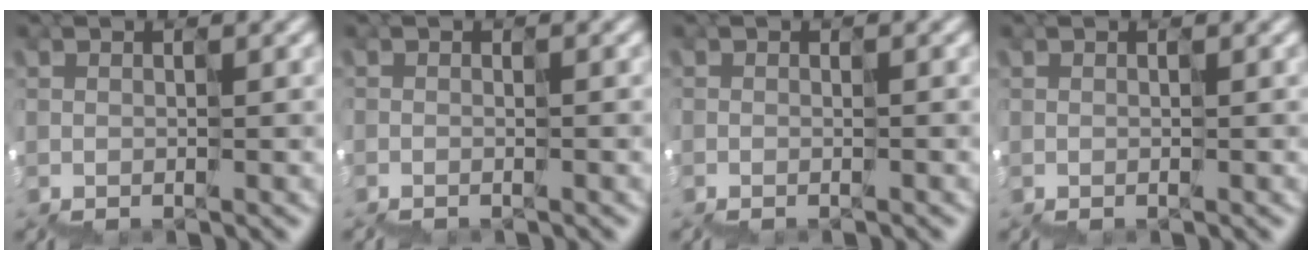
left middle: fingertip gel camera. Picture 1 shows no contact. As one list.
[{"total": 0.7, "force": [-0.6, 0.0, -0.3], "torque": [0.012, -0.007, -0.009]}, {"total": 0.7, "force": [-0.7, 0.0, -0.1], "torque": [0.008, -0.009, -0.008]}, {"total": 0.0}]